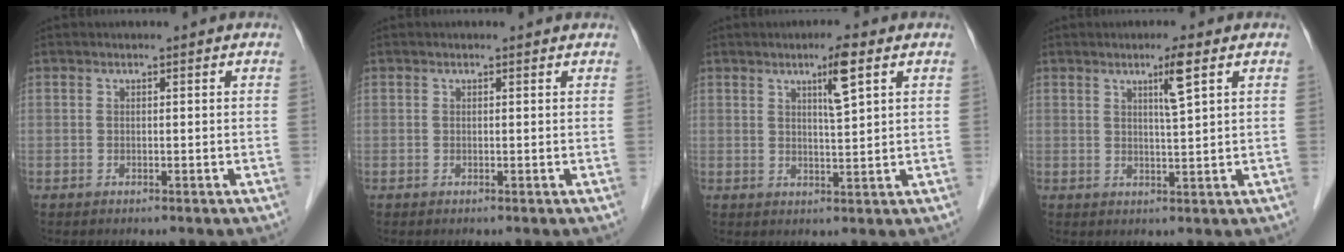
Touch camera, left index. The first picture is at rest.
{"total": 1.1, "force": [1.0, 0.3, 0.2], "torque": [-0.011, 0.004, 0.009]}
{"total": 4.6, "force": [2.2, 0.0, 4.0], "torque": [-0.066, -0.001, 0.037]}
{"total": 3.7, "force": [1.8, -0.4, 3.2], "torque": [-0.059, -0.005, 0.034]}